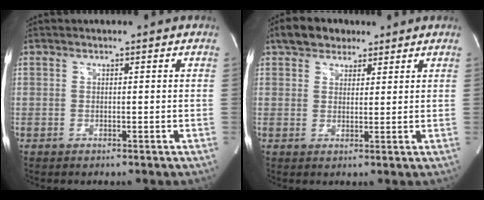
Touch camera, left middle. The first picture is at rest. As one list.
[{"total": 5.3, "force": [3.8, 3.2, 1.9], "torque": [-0.035, 0.019, 0.068]}]